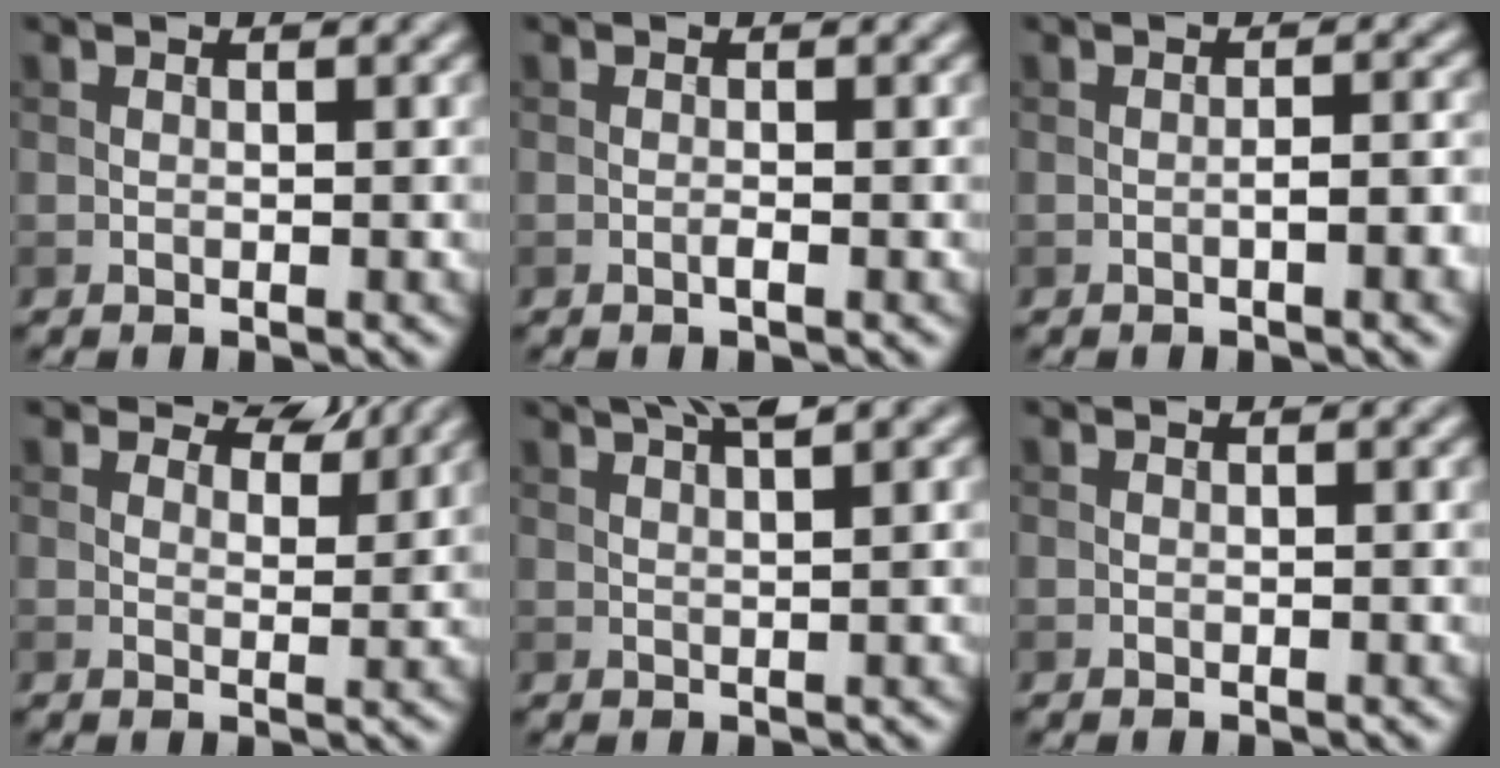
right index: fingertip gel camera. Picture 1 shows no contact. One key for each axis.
{"total": 0.5, "fx": -0.2, "fy": 0.0, "fz": 0.5, "tx": -0.012, "ty": -0.001, "tz": -0.006}
{"total": 2.9, "fx": -0.8, "fy": 0.7, "fz": 2.7, "tx": -0.040, "ty": 0.004, "tz": -0.012}
{"total": 4.3, "fx": 3.6, "fy": 1.6, "fz": 1.8, "tx": -0.029, "ty": -0.005, "tz": 0.047}
{"total": 4.0, "fx": 2.6, "fy": 0.7, "fz": 3.0, "tx": -0.034, "ty": 0.006, "tz": 0.030}
{"total": 0.0}